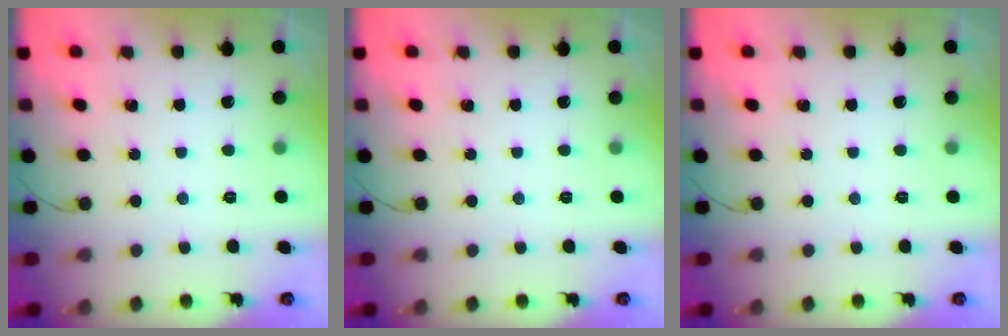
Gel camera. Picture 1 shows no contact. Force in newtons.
{"total": 0.0}
{"total": 0.0}